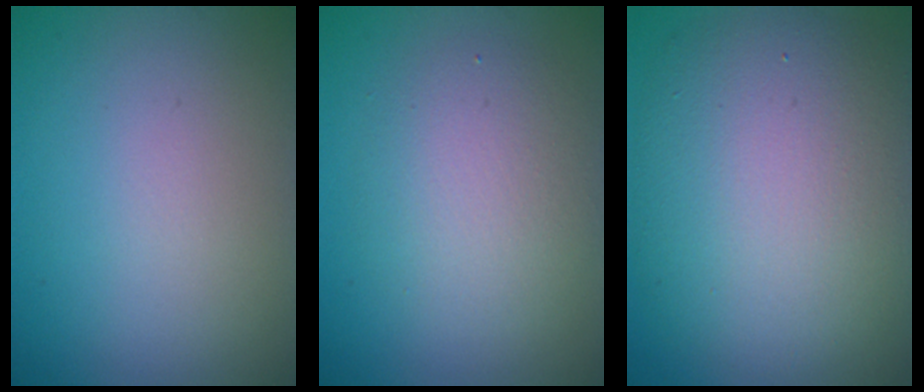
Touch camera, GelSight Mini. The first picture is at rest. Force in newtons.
{"total": 4.0, "press": 4.0, "slide": 0.1}
{"total": 10.9, "press": 10.9, "slide": 0.6}